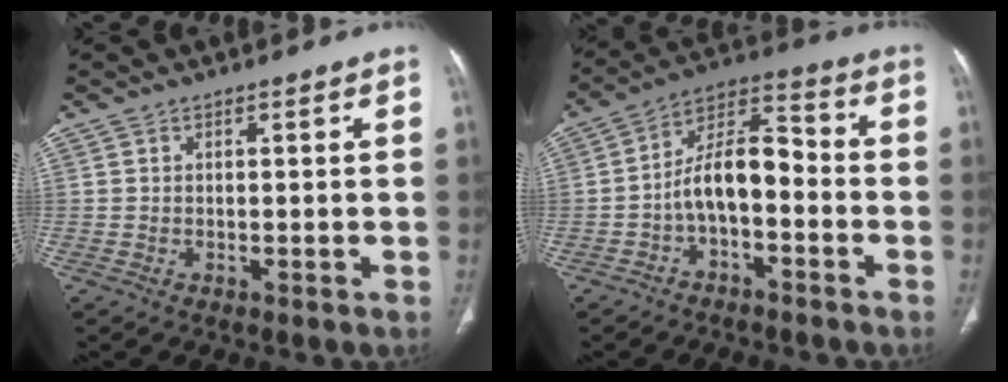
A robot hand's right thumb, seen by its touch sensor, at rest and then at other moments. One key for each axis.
{"total": 10.5, "fx": -2.9, "fy": 5.4, "fz": 8.5, "tx": -0.137, "ty": 0.055, "tz": -0.060}